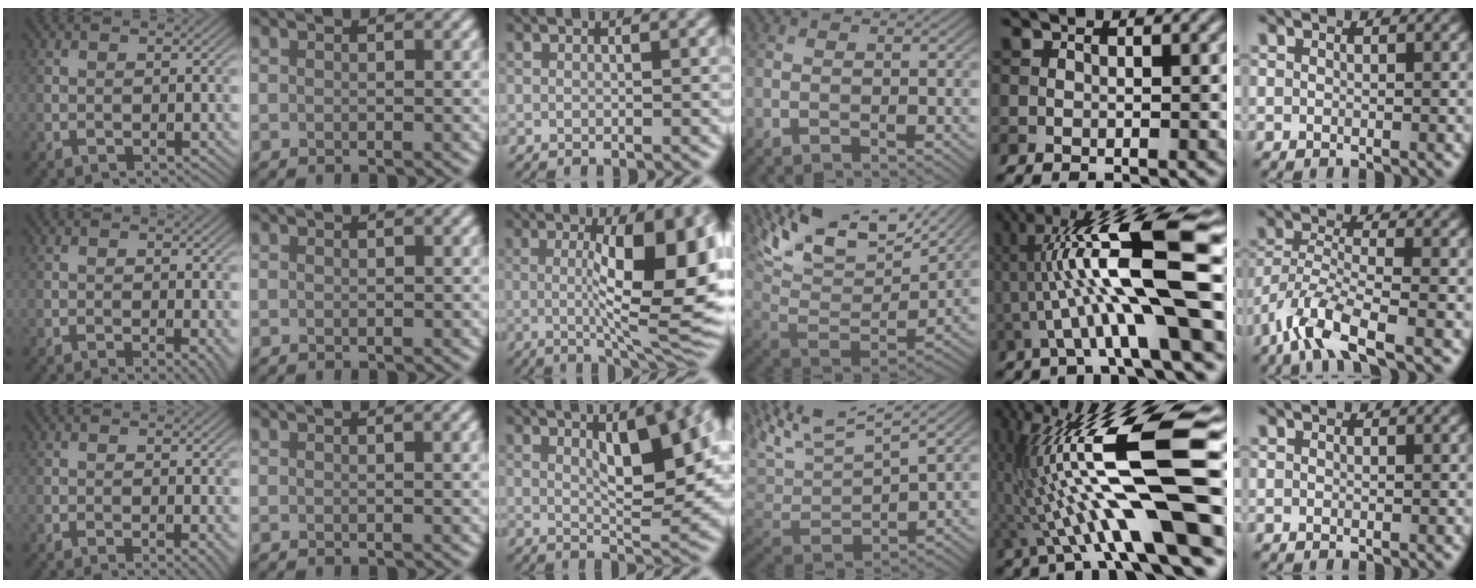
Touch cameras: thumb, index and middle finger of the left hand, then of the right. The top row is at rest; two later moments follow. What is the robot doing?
{"motion": "unscrew", "object": "dispenser bottle"}